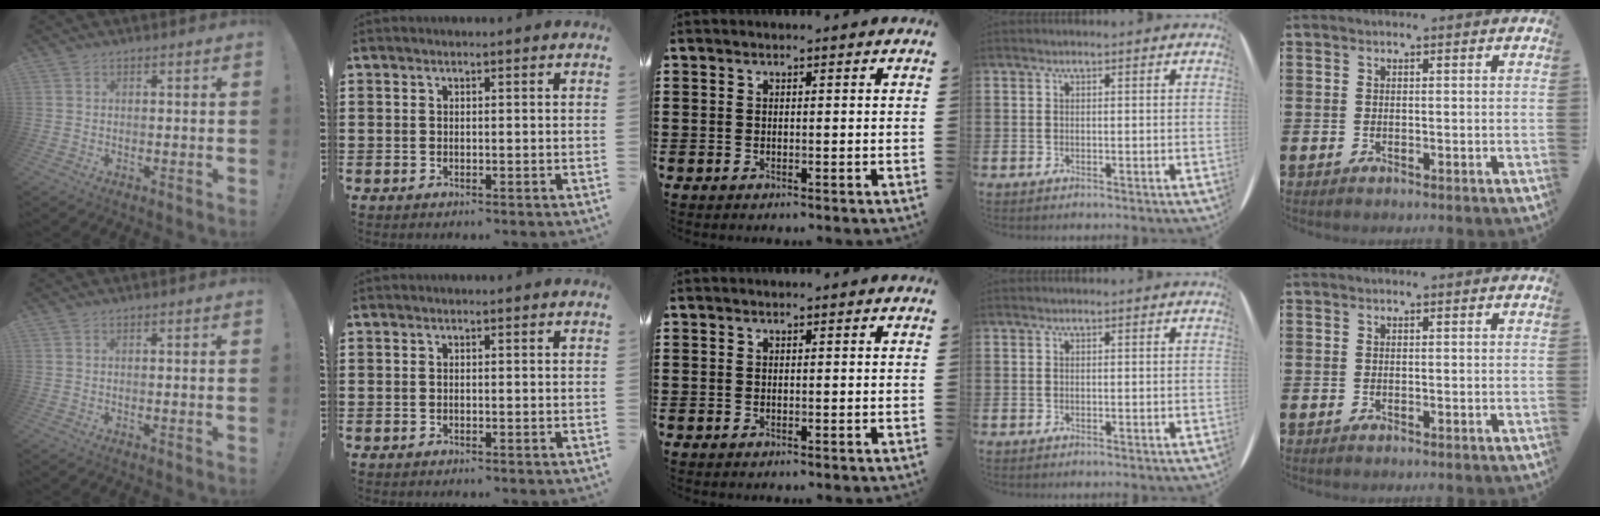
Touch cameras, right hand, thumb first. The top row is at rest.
{"thumb": {"total": 0.6, "force": [0.1, -0.3, 0.5], "torque": [-0.009, -0.001, 0.001]}}